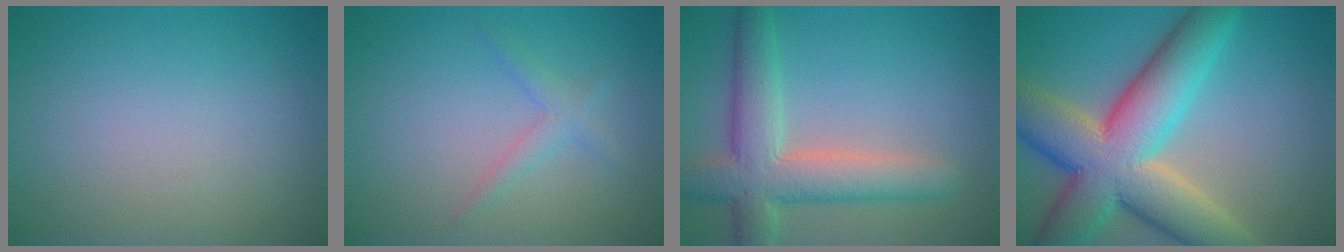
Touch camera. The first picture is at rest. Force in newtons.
{"total": 1.7, "press": 1.7, "slide": 0.1}
{"total": 6.9, "press": 6.9, "slide": 0.7}
{"total": 12.9, "press": 12.9, "slide": 1.0}